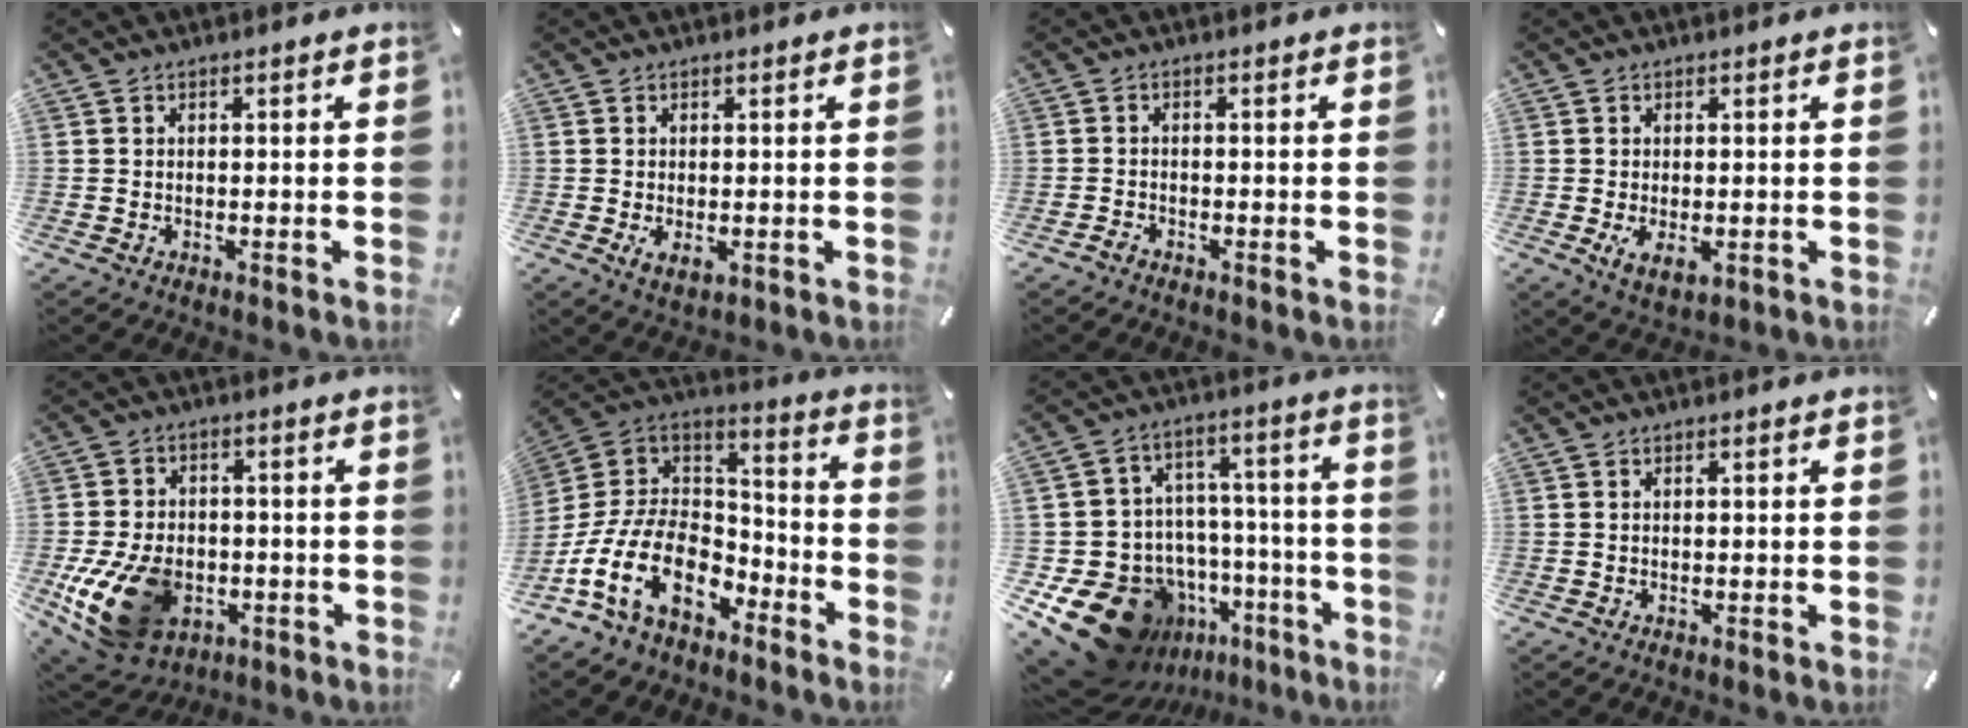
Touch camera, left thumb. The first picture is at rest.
{"total": 2.2, "force": [0.0, 1.0, 2.0], "torque": [-0.034, -0.004, -0.002]}
{"total": 1.0, "force": [-1.0, 0.2, 0.2], "torque": [-0.006, 0.002, -0.019]}
{"total": 3.6, "force": [-0.4, 1.7, 3.2], "torque": [-0.067, -0.002, -0.005]}
{"total": 17.2, "force": [-5.2, 12.0, 11.1], "torque": [-0.216, 0.023, -0.077]}
{"total": 19.6, "force": [-8.8, 12.1, 12.5], "torque": [-0.271, 0.026, -0.152]}
{"total": 19.9, "force": [-11.5, 14.2, 7.8], "torque": [-0.112, 0.057, -0.151]}
{"total": 0.0}